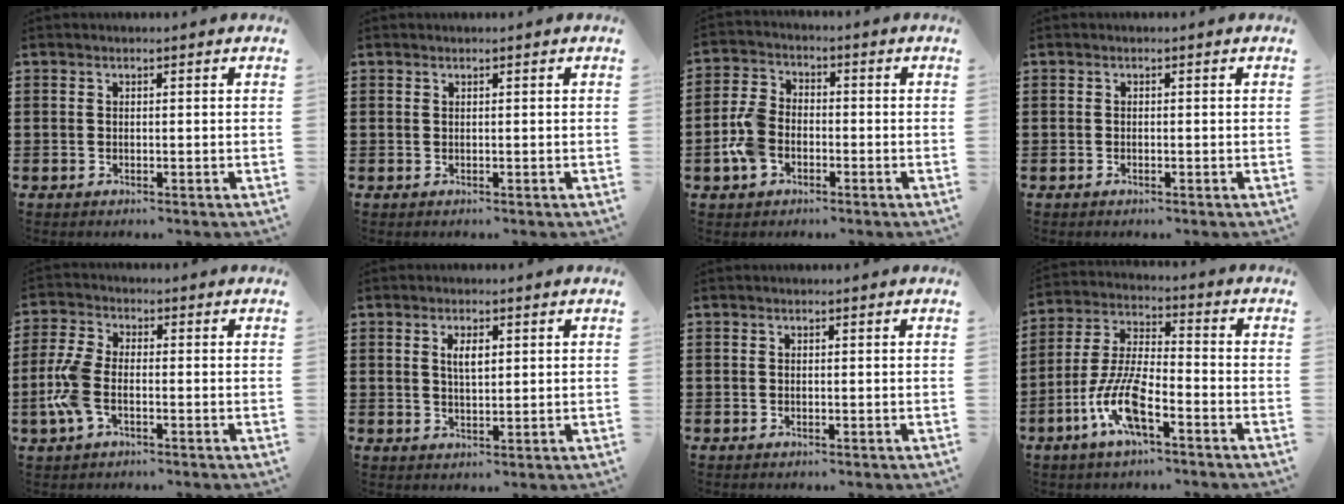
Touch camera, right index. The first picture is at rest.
{"total": 0.0}
{"total": 6.3, "force": [-2.2, 4.1, 4.3], "torque": [-0.110, 0.004, -0.048]}
{"total": 0.0}
{"total": 6.5, "force": [-1.8, 3.1, 5.4], "torque": [-0.135, -0.005, -0.041]}
{"total": 3.0, "force": [1.0, 1.1, 2.6], "torque": [-0.047, 0.001, 0.013]}
{"total": 0.0}
{"total": 9.8, "force": [-4.8, 2.9, 8.1], "torque": [-0.186, -0.006, -0.092]}